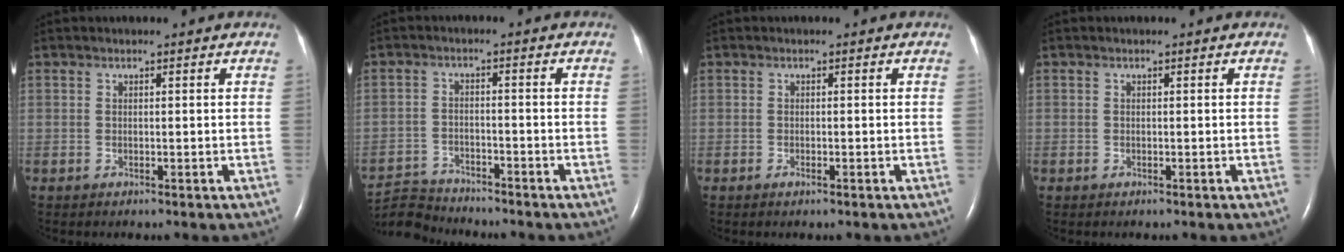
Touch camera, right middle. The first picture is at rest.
{"total": 6.5, "force": [-6.5, 0.2, -0.9], "torque": [0.011, -0.001, -0.123]}
{"total": 0.6, "force": [-0.4, 0.1, 0.5], "torque": [-0.013, -0.001, -0.006]}
{"total": 0.0}